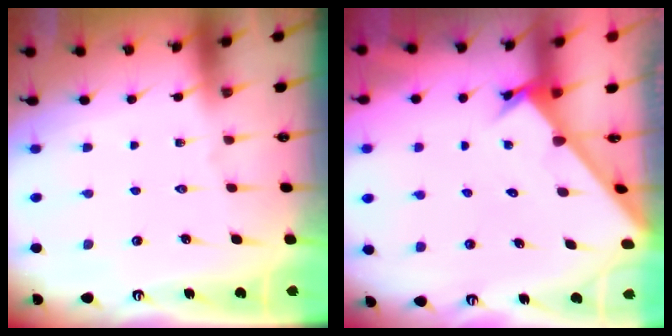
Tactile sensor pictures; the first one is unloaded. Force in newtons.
{"total": 2.4, "press": 2.4, "slide": 0.1}